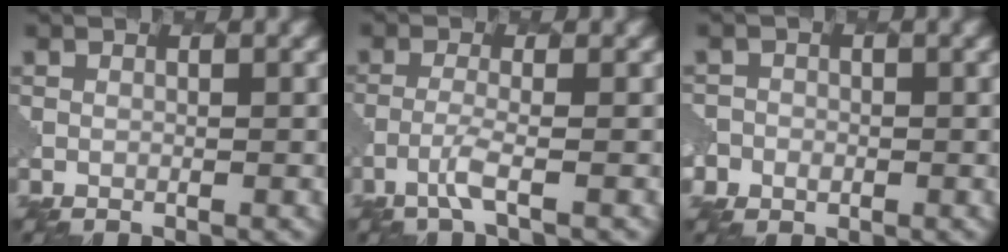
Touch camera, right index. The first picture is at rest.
{"total": 2.0, "force": [-1.2, 0.2, 1.6], "torque": [-0.035, 0.000, -0.035]}
{"total": 2.5, "force": [-1.0, 2.3, 0.2], "torque": [0.007, 0.002, -0.019]}